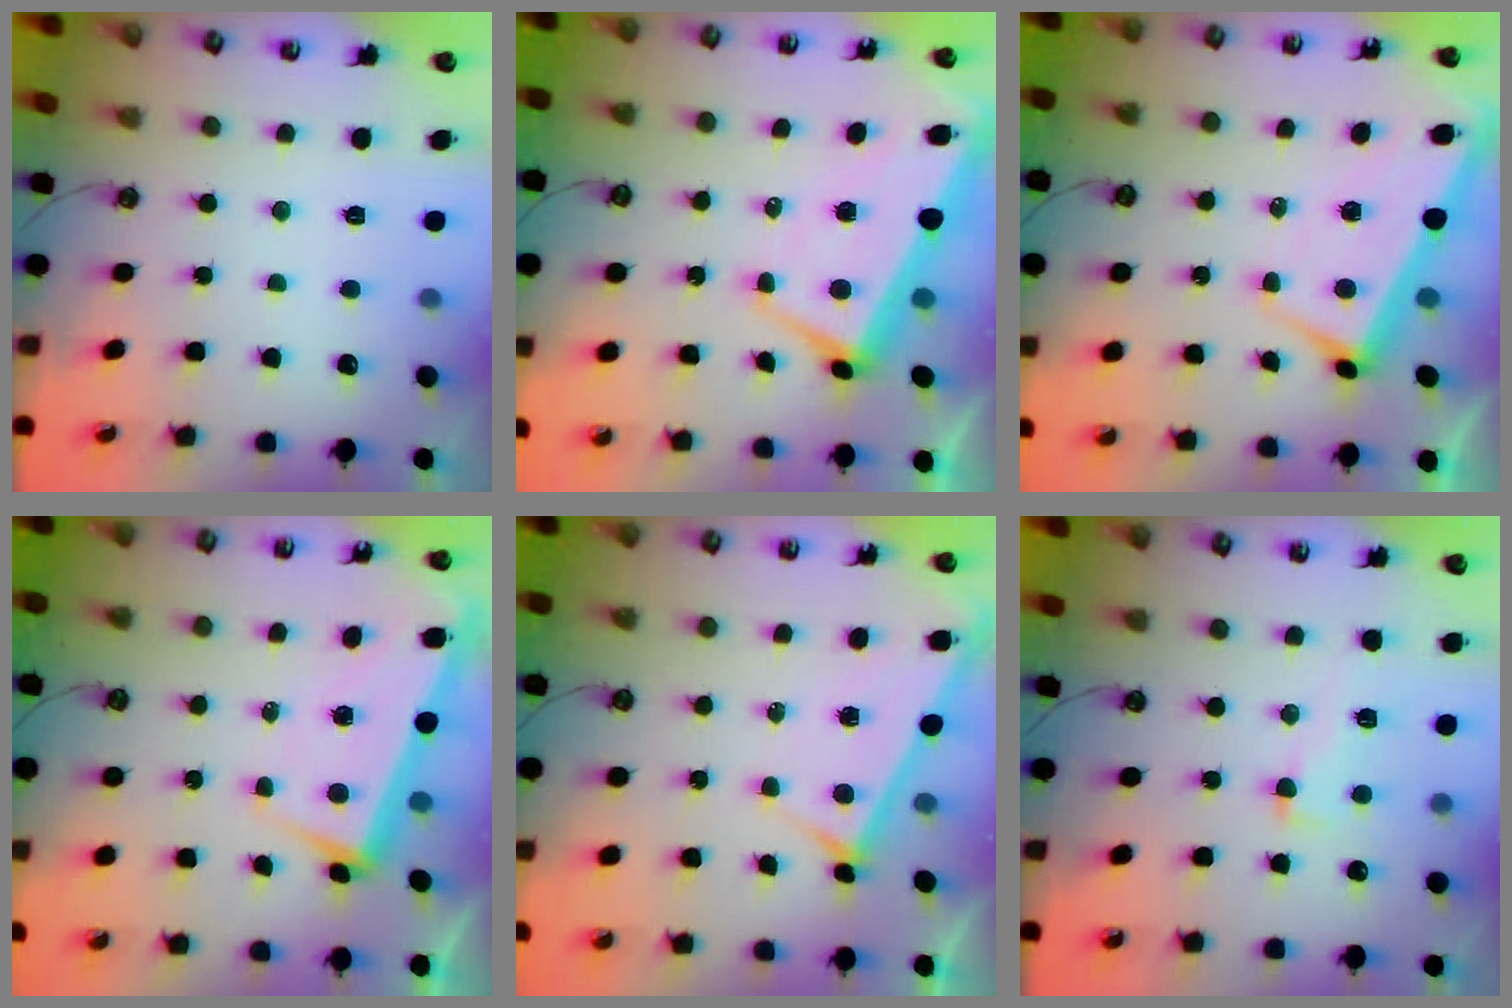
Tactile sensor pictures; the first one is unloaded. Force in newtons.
{"total": 1.0, "press": 0.0, "slide": 1.0}
{"total": 1.8, "press": 1.5, "slide": 0.9}
{"total": 2.4, "press": 1.3, "slide": 2.0}
{"total": 3.8, "press": 3.8, "slide": 0.5}
{"total": 2.5, "press": 2.0, "slide": 1.4}